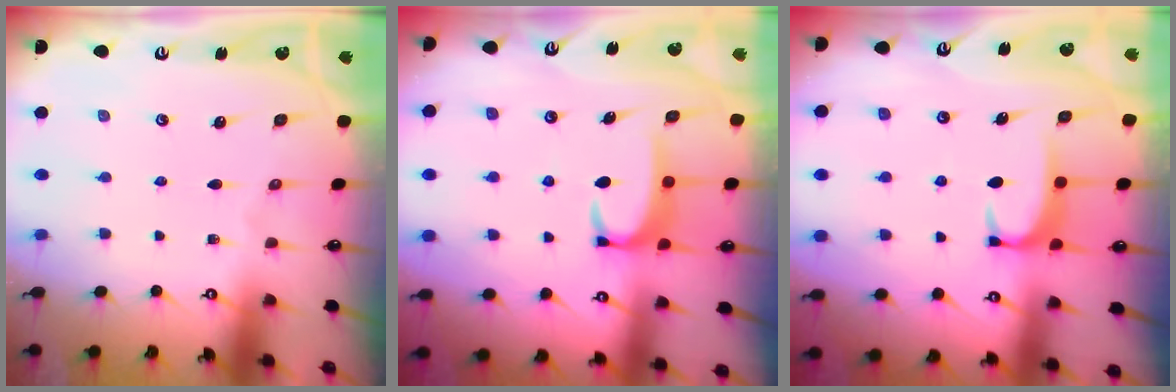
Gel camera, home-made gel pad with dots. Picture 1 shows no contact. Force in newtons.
{"total": 3.5, "press": 3.4, "slide": 0.5}
{"total": 1.6, "press": 1.5, "slide": 0.5}